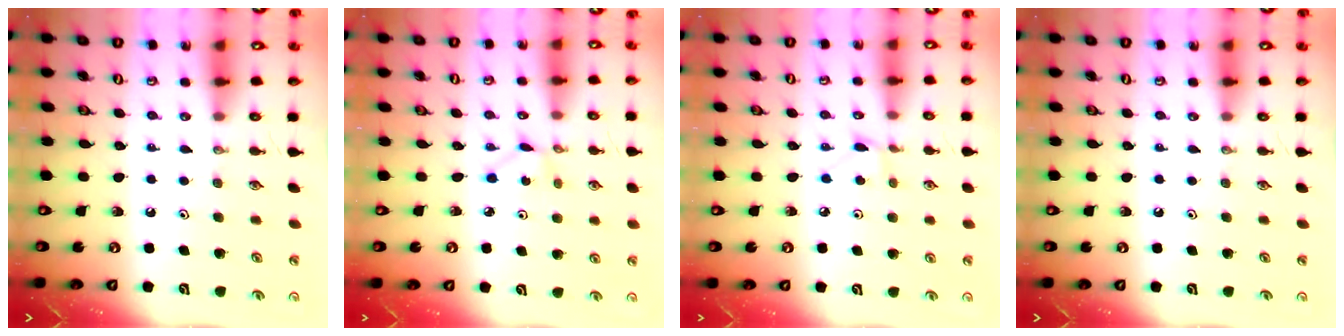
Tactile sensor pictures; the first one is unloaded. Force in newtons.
{"total": 1.7, "press": 1.6, "slide": 0.2}
{"total": 3.0, "press": 3.0, "slide": 0.5}
{"total": 0.0}